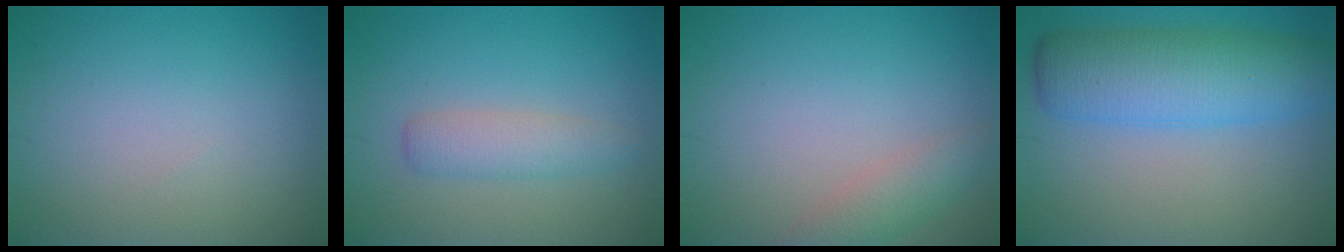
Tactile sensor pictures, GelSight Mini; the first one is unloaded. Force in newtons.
{"total": 2.5, "press": 2.5, "slide": 0.0}
{"total": 2.5, "press": 2.5, "slide": 0.2}
{"total": 7.6, "press": 7.6, "slide": 0.1}